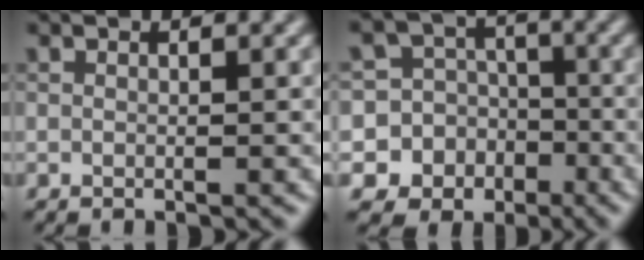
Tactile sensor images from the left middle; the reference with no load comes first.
{"total": 11.7, "force": [-4.8, 10.4, 1.8], "torque": [-0.048, -0.002, -0.086]}